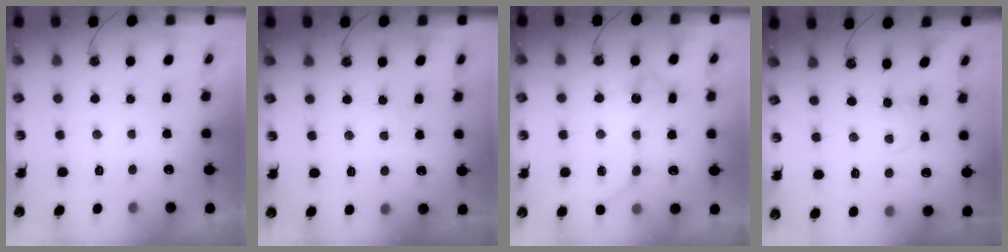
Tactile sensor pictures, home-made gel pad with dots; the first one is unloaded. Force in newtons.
{"total": 2.4, "press": 2.4, "slide": 0.4}
{"total": 11.7, "press": 11.7, "slide": 0.4}
{"total": 1.6, "press": 1.6, "slide": 0.2}